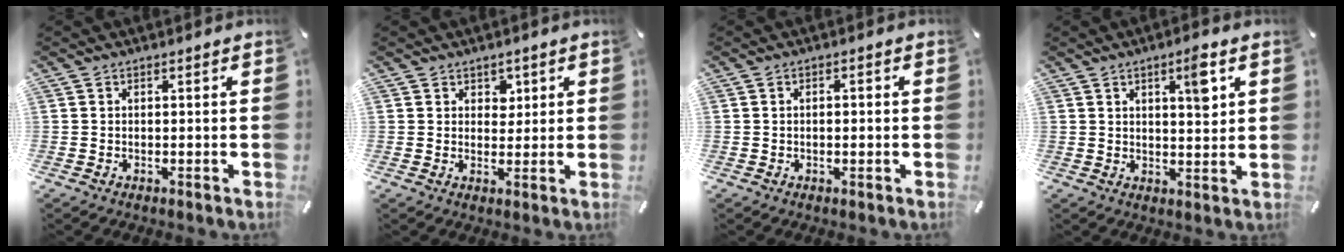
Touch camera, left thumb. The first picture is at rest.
{"total": 3.3, "force": [1.7, 2.7, 0.7], "torque": [0.012, -0.008, 0.025]}
{"total": 1.4, "force": [-0.4, 0.6, 1.2], "torque": [-0.024, 0.002, -0.008]}
{"total": 6.8, "force": [3.1, 2.2, 5.6], "torque": [-0.076, -0.013, 0.042]}